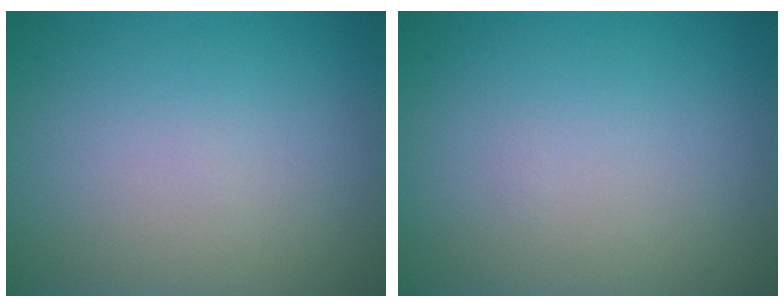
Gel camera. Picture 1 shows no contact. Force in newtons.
{"total": 0.0}